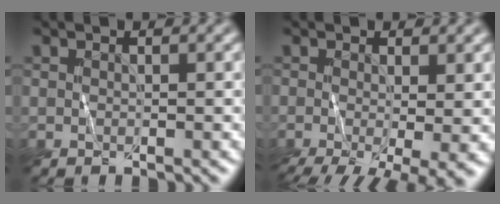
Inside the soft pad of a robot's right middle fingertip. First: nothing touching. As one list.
[{"total": 8.4, "force": [-3.4, 2.8, 7.2], "torque": [-0.117, -0.016, -0.048]}]